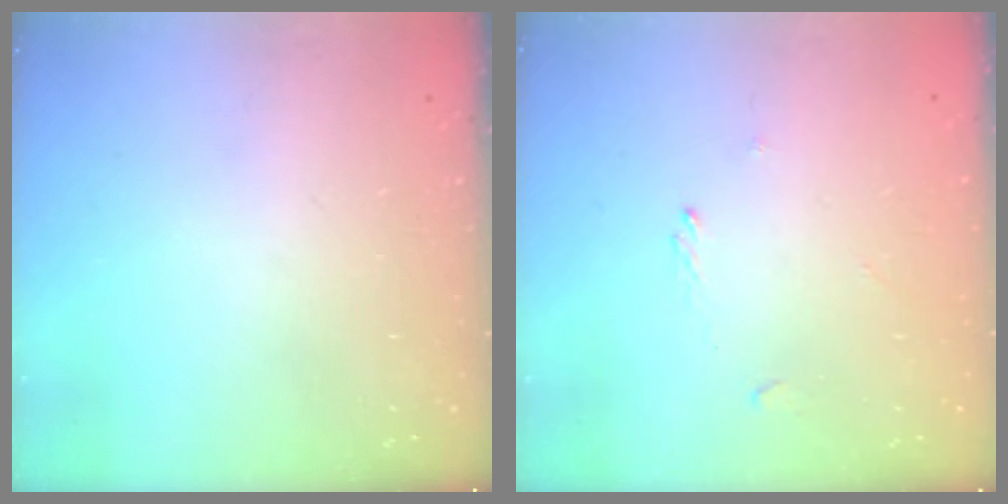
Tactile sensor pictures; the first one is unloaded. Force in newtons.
{"total": 0.7, "press": 0.5, "slide": 0.4}